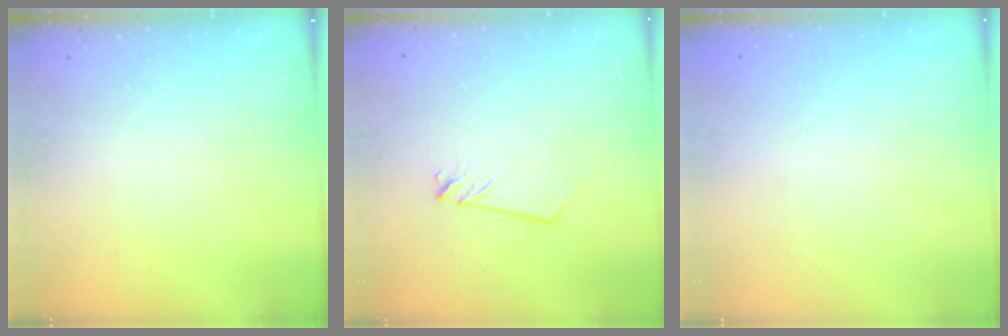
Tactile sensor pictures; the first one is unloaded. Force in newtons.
{"total": 2.5, "press": 2.5, "slide": 0.1}
{"total": 0.0}